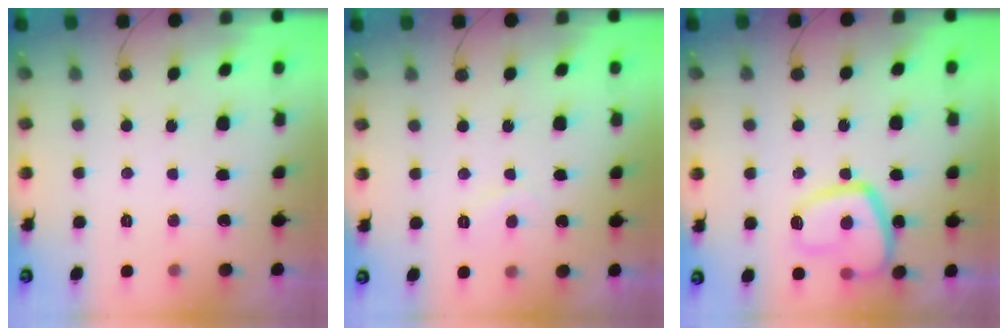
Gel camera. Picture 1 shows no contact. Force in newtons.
{"total": 1.5, "press": 1.4, "slide": 0.6}
{"total": 13.3, "press": 13.3, "slide": 1.5}